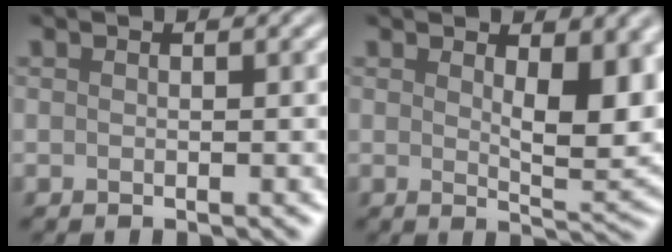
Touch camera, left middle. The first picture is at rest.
{"total": 5.5, "force": [1.5, 2.2, 4.8], "torque": [-0.071, -0.009, 0.030]}